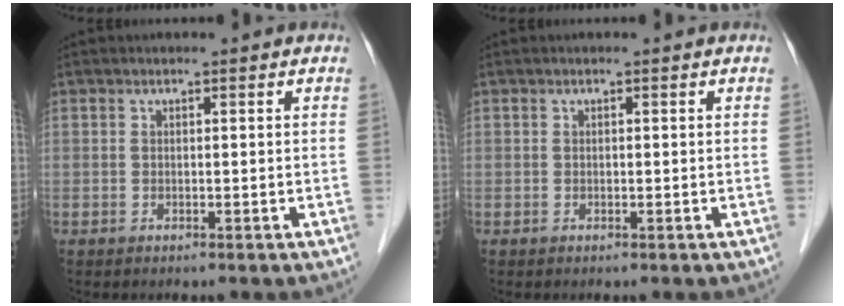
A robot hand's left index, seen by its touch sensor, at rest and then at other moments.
{"total": 0.0}